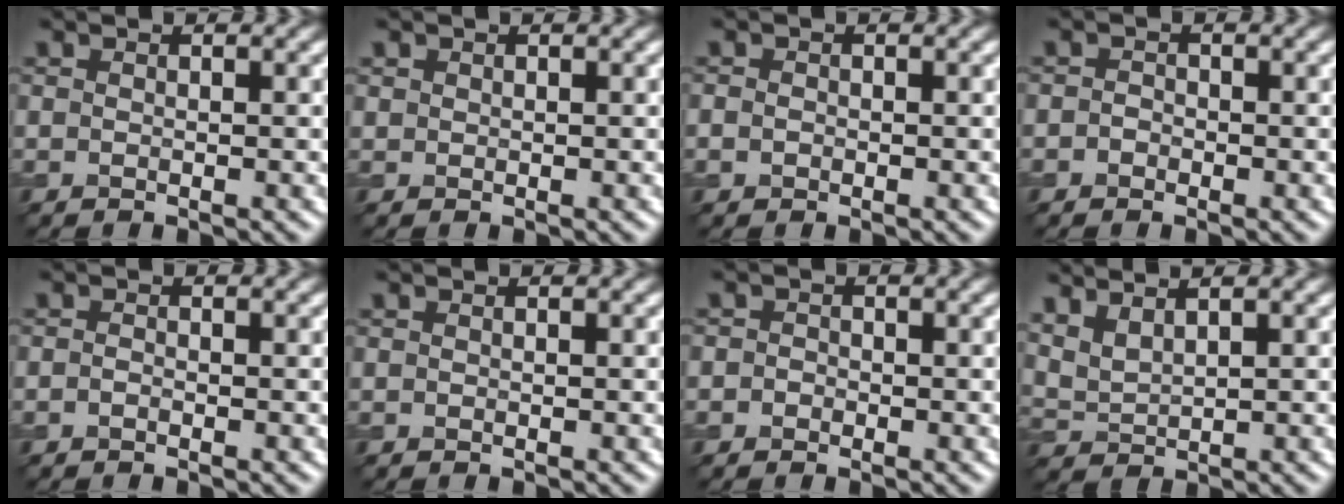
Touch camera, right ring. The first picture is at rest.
{"total": 0.5, "force": [0.3, 0.4, 0.0], "torque": [0.004, -0.001, 0.007]}
{"total": 0.9, "force": [-0.2, 0.8, 0.4], "torque": [-0.006, -0.003, -0.005]}
{"total": 0.9, "force": [-0.4, 0.7, 0.3], "torque": [-0.005, -0.002, -0.010]}
{"total": 0.5, "force": [-0.3, 0.3, 0.3], "torque": [-0.006, 0.000, -0.007]}
{"total": 0.0}
{"total": 1.1, "force": [-0.2, 1.1, 0.4], "torque": [0.004, 0.000, -0.017]}
{"total": 3.5, "force": [2.7, 1.2, 1.9], "torque": [-0.047, 0.016, 0.050]}